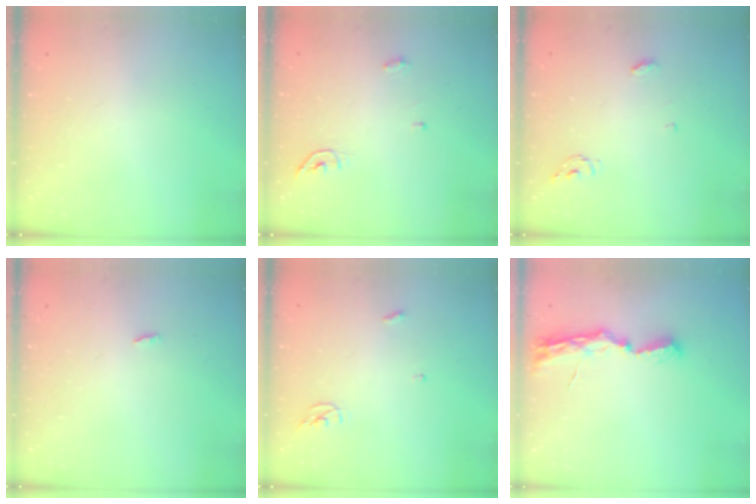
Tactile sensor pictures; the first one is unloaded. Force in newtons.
{"total": 4.5, "press": 4.5, "slide": 0.2}
{"total": 4.4, "press": 4.4, "slide": 0.3}
{"total": 1.8, "press": 1.8, "slide": 0.2}
{"total": 3.8, "press": 3.8, "slide": 0.3}
{"total": 8.0, "press": 8.0, "slide": 0.7}